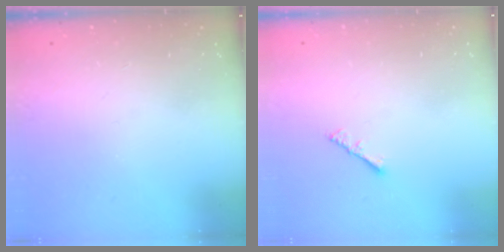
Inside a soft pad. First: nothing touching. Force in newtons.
{"total": 1.3, "press": 1.2, "slide": 0.4}